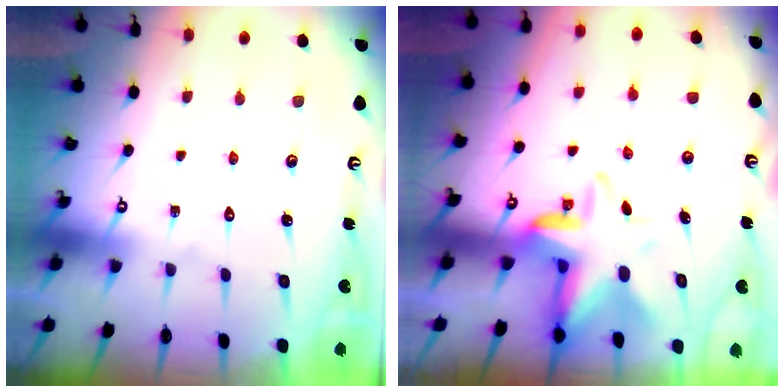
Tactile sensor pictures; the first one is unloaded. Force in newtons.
{"total": 8.6, "press": 8.4, "slide": 1.5}